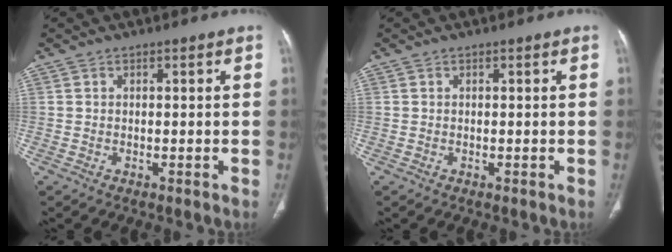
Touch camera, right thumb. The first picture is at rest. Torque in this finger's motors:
{"motor_torque": [0.00, 0.00, -0.14, -0.03, 0.00]}